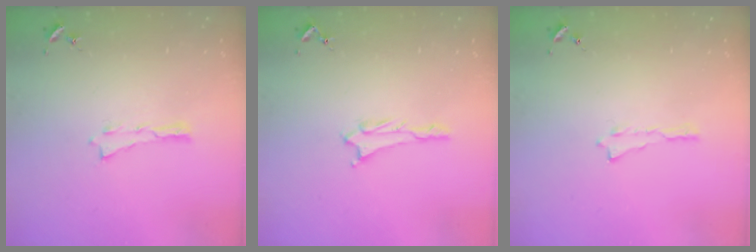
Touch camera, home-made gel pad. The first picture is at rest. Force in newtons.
{"total": 1.2, "press": 1.2, "slide": 0.1}
{"total": 0.0}